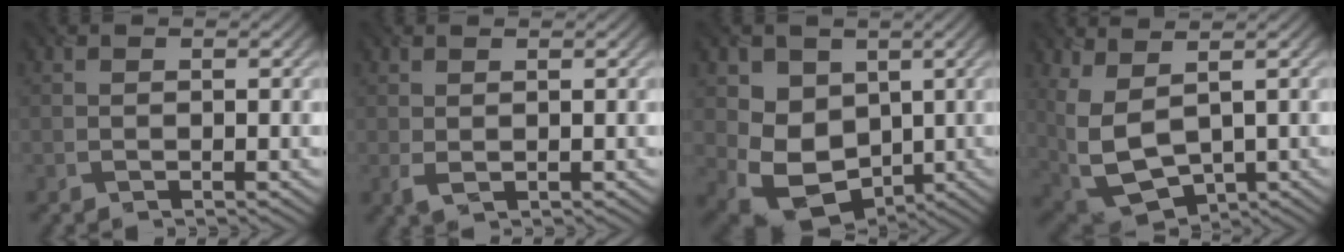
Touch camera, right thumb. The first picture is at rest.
{"total": 1.3, "force": [0.3, 0.7, 1.1], "torque": [-0.029, 0.000, 0.010]}
{"total": 8.4, "force": [0.3, 7.0, 4.6], "torque": [-0.105, -0.029, 0.005]}
{"total": 9.6, "force": [1.8, 5.4, 7.8], "torque": [-0.218, -0.019, 0.053]}